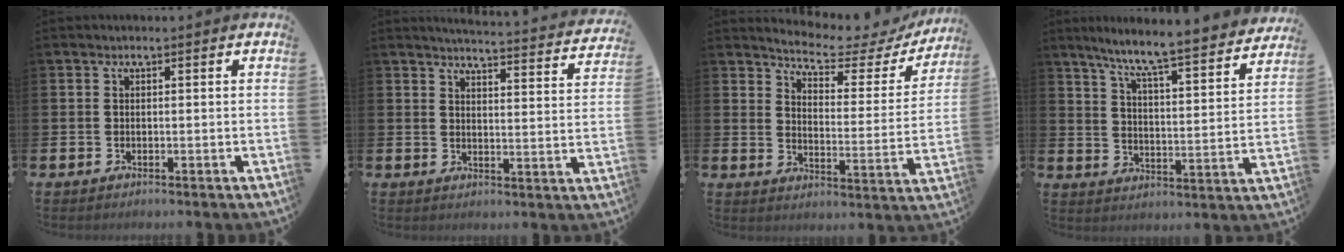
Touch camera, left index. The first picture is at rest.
{"total": 4.4, "force": [4.3, -0.2, 0.7], "torque": [-0.014, -0.040, 0.070]}
{"total": 4.9, "force": [4.5, 1.1, 1.6], "torque": [-0.048, -0.037, 0.067]}
{"total": 7.8, "force": [7.1, -0.2, 3.1], "torque": [-0.081, -0.060, 0.118]}